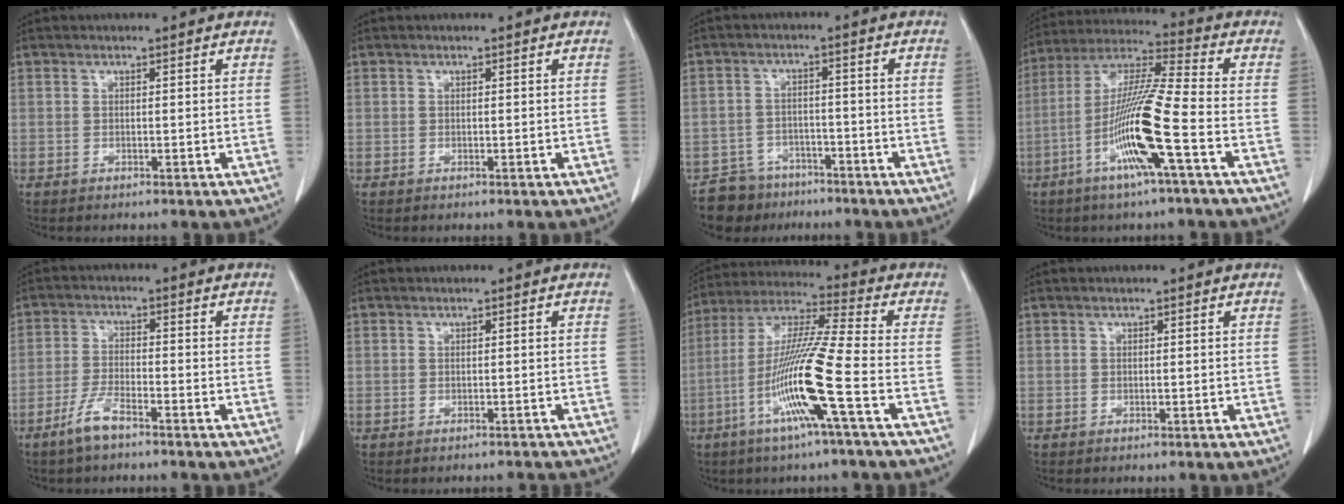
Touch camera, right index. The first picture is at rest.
{"total": 0.0}
{"total": 6.4, "force": [-5.0, 4.0, -0.3], "torque": [0.014, 0.013, -0.082]}
{"total": 14.2, "force": [-5.2, -0.6, 13.2], "torque": [-0.265, -0.006, -0.105]}
{"total": 4.8, "force": [-3.5, 0.8, 3.1], "torque": [-0.069, -0.004, -0.068]}
{"total": 2.7, "force": [-2.5, 0.9, 0.2], "torque": [0.001, 0.000, -0.028]}
{"total": 14.7, "force": [-5.3, -1.3, 13.6], "torque": [-0.275, -0.012, -0.108]}
{"total": 0.0}